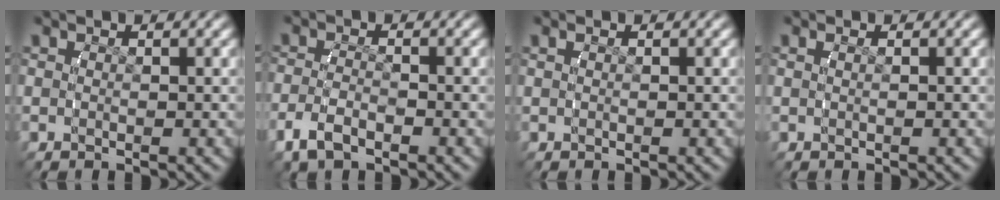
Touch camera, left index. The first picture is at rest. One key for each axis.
{"total": 2.6, "fx": -1.3, "fy": 1.4, "fz": 1.8, "tx": -0.044, "ty": -0.006, "tz": -0.017}
{"total": 0.0}
{"total": 0.7, "fx": -0.1, "fy": 0.3, "fz": 0.6, "tx": -0.017, "ty": 0.002, "tz": -0.001}